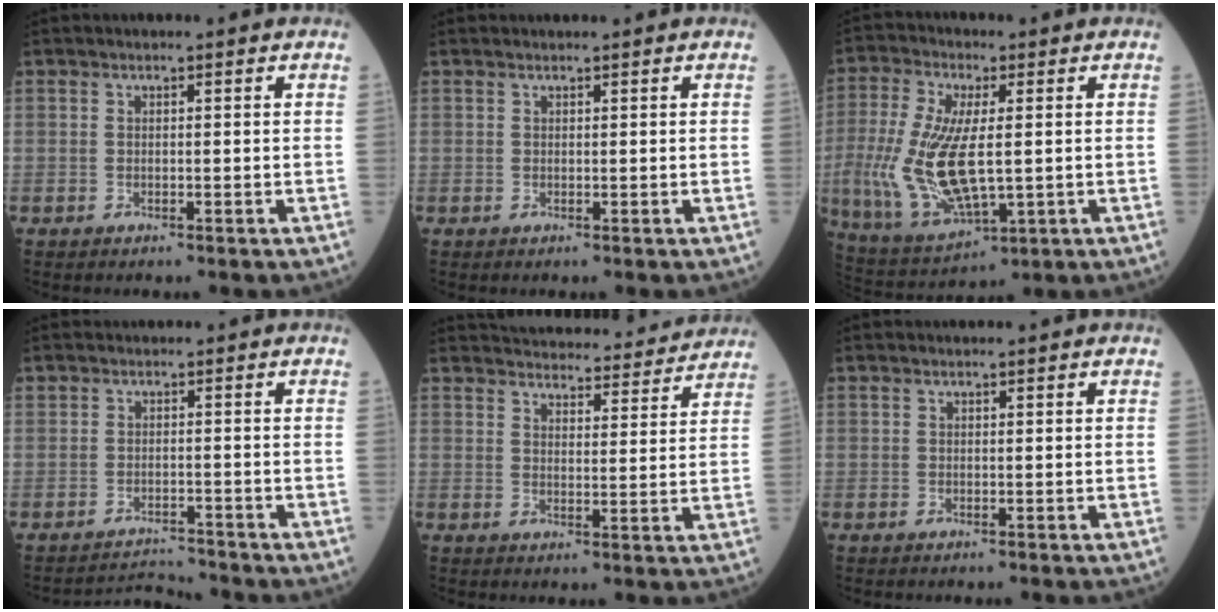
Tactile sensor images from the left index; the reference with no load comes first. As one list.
[{"total": 0.5, "force": [0.5, 0.2, -0.1], "torque": [-0.008, 0.007, 0.009]}, {"total": 13.7, "force": [-0.6, 4.9, 12.8], "torque": [-0.284, -0.011, 0.008]}, {"total": 2.7, "force": [-2.1, -0.4, -1.7], "torque": [0.024, -0.007, -0.031]}, {"total": 19.2, "force": [18.4, 3.2, 4.2], "torque": [-0.051, -0.001, 0.232]}, {"total": 0.7, "force": [0.7, -0.1, 0.1], "torque": [-0.007, 0.009, 0.014]}]